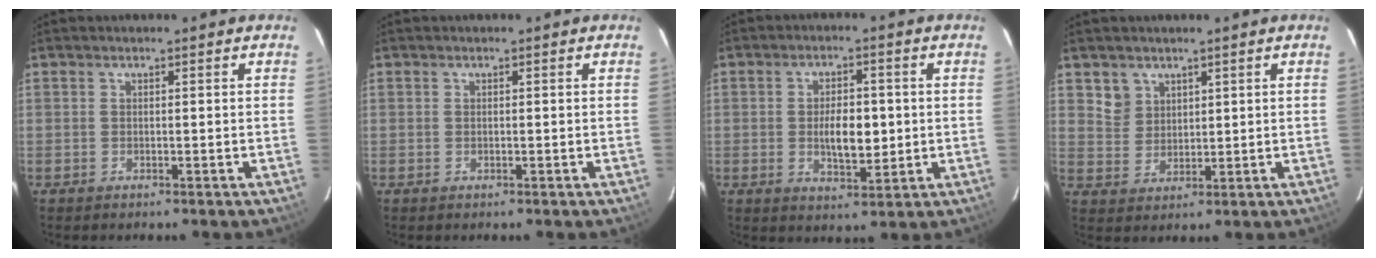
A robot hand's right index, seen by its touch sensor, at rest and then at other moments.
{"total": 0.0}
{"total": 7.3, "force": [-0.4, 3.4, 6.5], "torque": [-0.116, -0.002, 0.000]}
{"total": 4.5, "force": [2.8, 3.6, 0.5], "torque": [-0.001, 0.011, 0.060]}